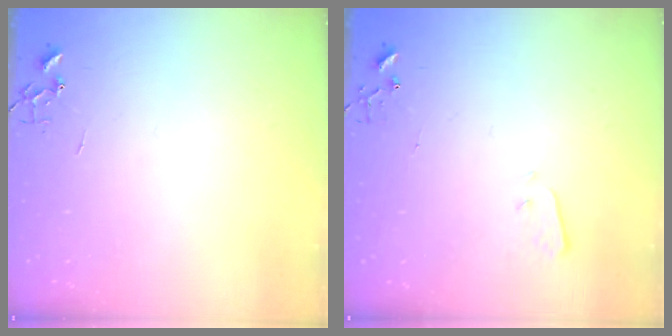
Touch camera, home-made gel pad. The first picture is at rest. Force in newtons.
{"total": 1.9, "press": 1.9, "slide": 0.4}